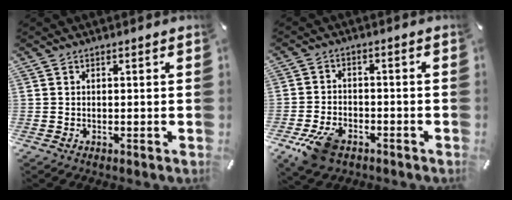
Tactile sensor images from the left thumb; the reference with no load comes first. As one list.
[{"total": 8.3, "force": [-4.6, 5.1, 4.7], "torque": [-0.099, 0.019, -0.083]}]